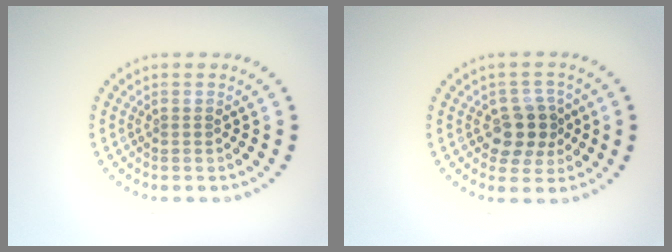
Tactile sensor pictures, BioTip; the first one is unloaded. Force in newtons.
{"total": 3.6, "press": 3.3, "slide": 1.3}